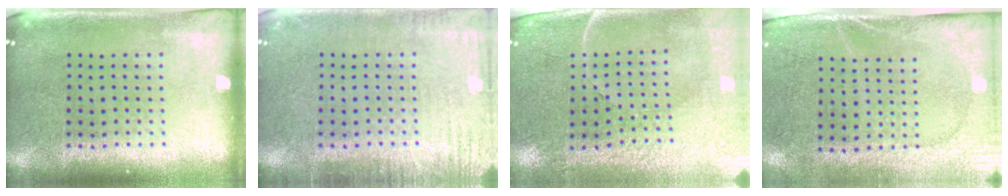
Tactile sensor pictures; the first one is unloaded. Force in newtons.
{"total": 2.9, "press": 2.9, "slide": 0.4}
{"total": 3.4, "press": 3.1, "slide": 1.4}
{"total": 2.7, "press": 2.2, "slide": 1.5}